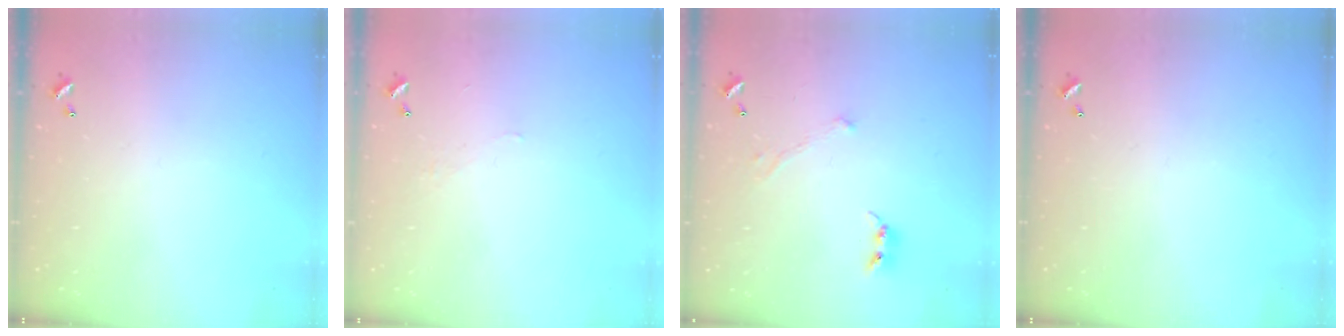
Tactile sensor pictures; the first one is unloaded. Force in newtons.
{"total": 2.2, "press": 2.2, "slide": 0.5}
{"total": 0.9, "press": 0.4, "slide": 0.8}
{"total": 0.0}